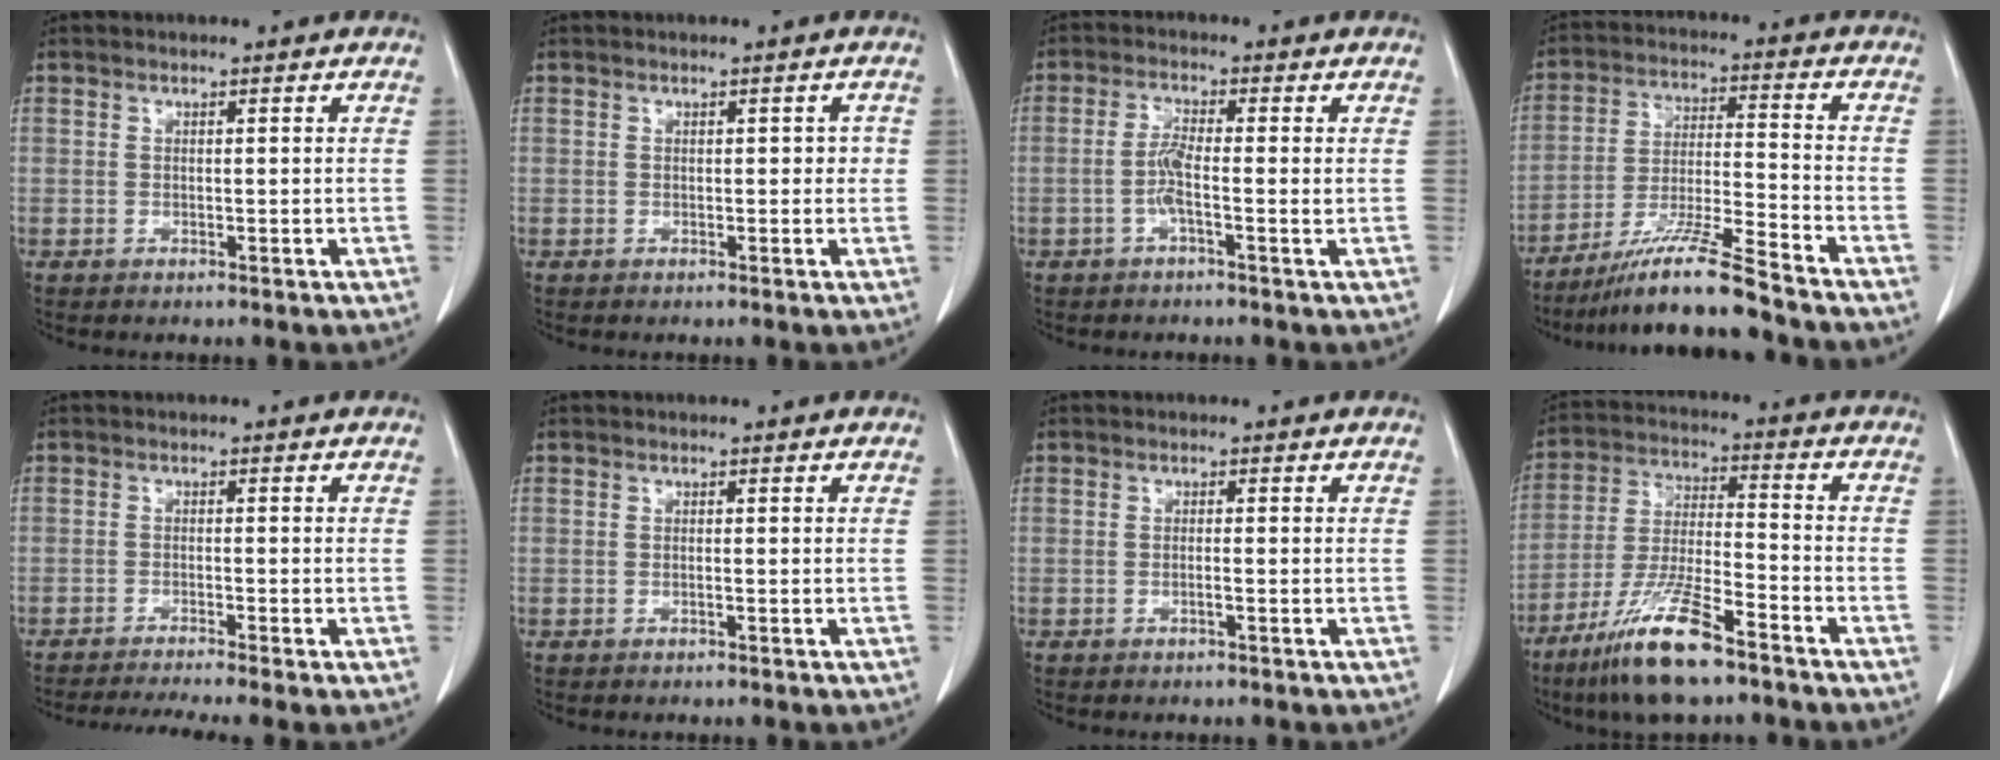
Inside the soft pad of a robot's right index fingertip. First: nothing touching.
{"total": 1.4, "force": [0.1, 1.0, 1.0], "torque": [-0.009, 0.013, 0.002]}
{"total": 3.2, "force": [-0.8, 0.2, 3.1], "torque": [-0.062, 0.007, -0.018]}
{"total": 12.3, "force": [-10.1, -1.0, 6.8], "torque": [-0.122, -0.015, -0.182]}
{"total": 6.4, "force": [-5.5, -1.0, 3.2], "torque": [-0.043, -0.012, -0.088]}
{"total": 0.0}
{"total": 0.6, "force": [-0.2, -0.1, 0.6], "torque": [-0.009, 0.003, -0.003]}
{"total": 13.4, "force": [-9.1, 1.9, 9.6], "torque": [-0.197, -0.028, -0.169]}